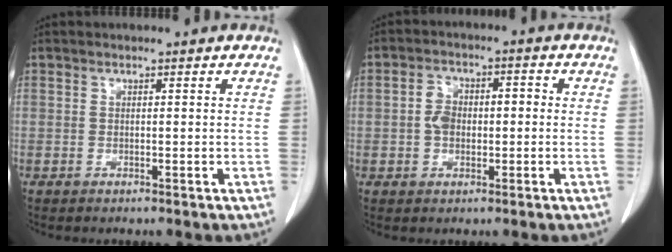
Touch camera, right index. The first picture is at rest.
{"total": 5.3, "force": [-0.5, 3.4, 4.0], "torque": [-0.084, 0.031, -0.012]}